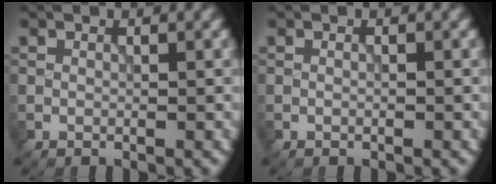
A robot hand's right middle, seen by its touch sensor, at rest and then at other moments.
{"total": 0.0}